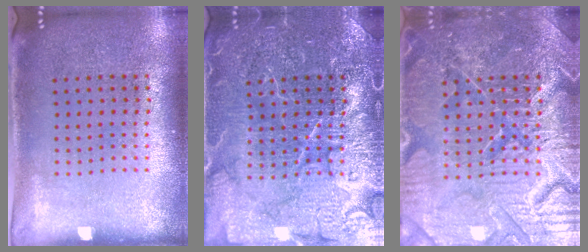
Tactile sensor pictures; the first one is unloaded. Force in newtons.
{"total": 6.9, "press": 6.8, "slide": 0.9}
{"total": 7.7, "press": 7.6, "slide": 0.9}